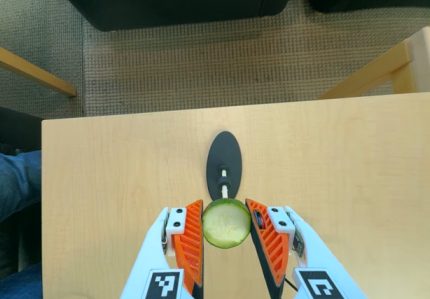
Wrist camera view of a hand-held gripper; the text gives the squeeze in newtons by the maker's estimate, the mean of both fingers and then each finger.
{"total": 7.8, "left": 7.7, "right": 8.0}